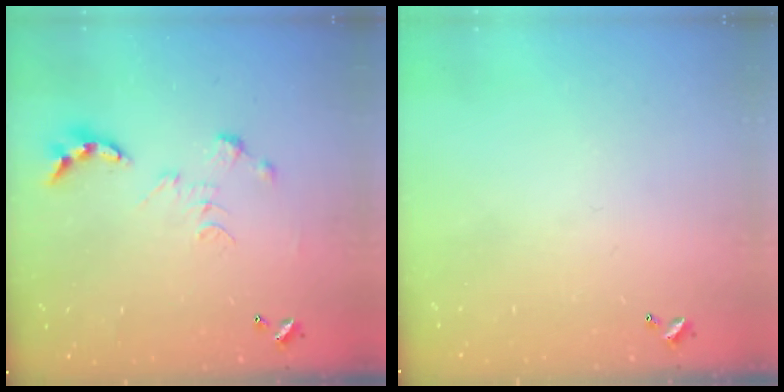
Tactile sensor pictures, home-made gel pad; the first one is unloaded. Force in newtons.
{"total": 0.0}